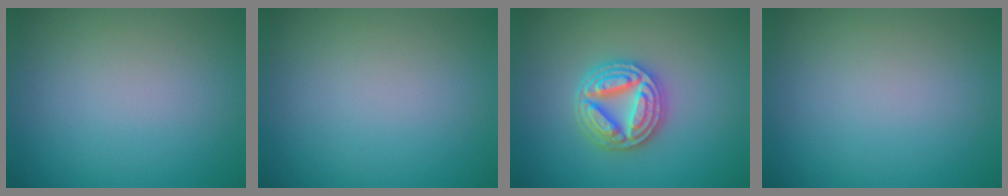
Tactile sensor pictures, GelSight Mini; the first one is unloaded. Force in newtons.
{"total": 0.0}
{"total": 5.0, "press": 4.9, "slide": 0.9}
{"total": 0.0}